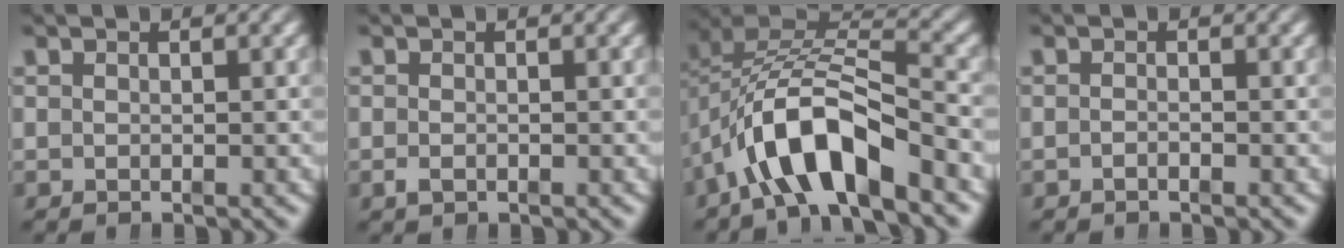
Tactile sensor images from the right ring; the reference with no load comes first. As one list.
[{"total": 0.8, "force": [-0.7, 0.2, 0.4], "torque": [-0.010, -0.006, -0.007]}, {"total": 8.4, "force": [-1.8, 5.6, 6.0], "torque": [-0.135, -0.021, -0.026]}, {"total": 0.7, "force": [-0.7, -0.1, 0.2], "torque": [-0.003, -0.002, -0.014]}]